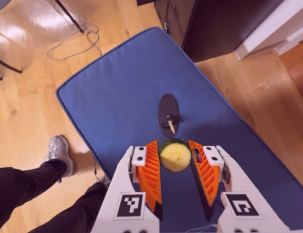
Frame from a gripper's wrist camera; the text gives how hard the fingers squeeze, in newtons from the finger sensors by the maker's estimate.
{"total": 7.7, "left": 7.8, "right": 7.6}